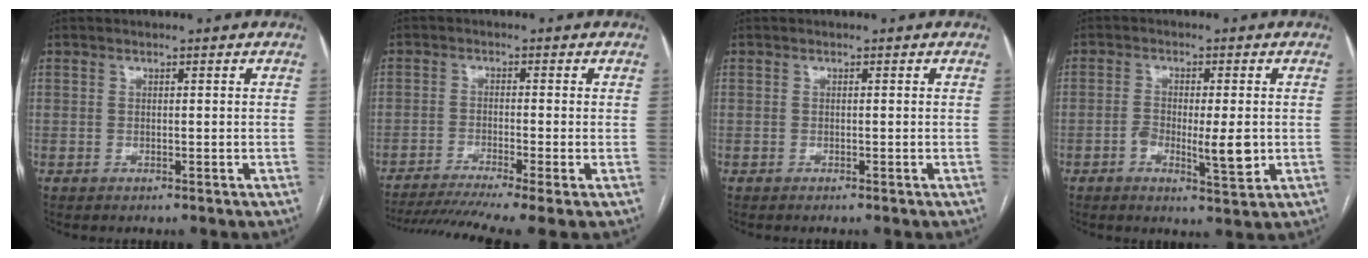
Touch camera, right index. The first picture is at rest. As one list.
[{"total": 11.1, "force": [-8.4, -0.6, 7.2], "torque": [-0.112, -0.020, -0.134]}, {"total": 0.0}, {"total": 6.2, "force": [-1.2, 1.6, 5.8], "torque": [-0.094, -0.006, -0.018]}]